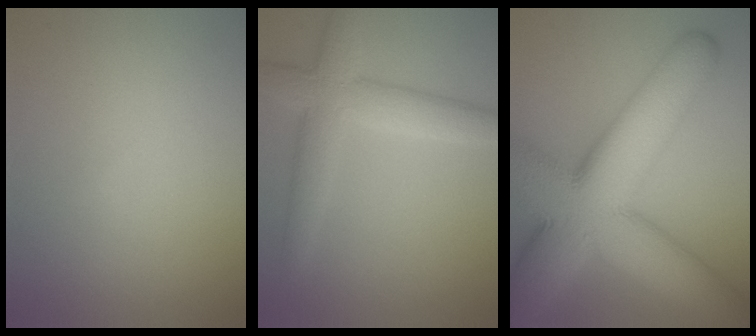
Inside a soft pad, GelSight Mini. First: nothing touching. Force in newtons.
{"total": 5.1, "press": 5.1, "slide": 0.1}
{"total": 14.6, "press": 14.5, "slide": 0.3}